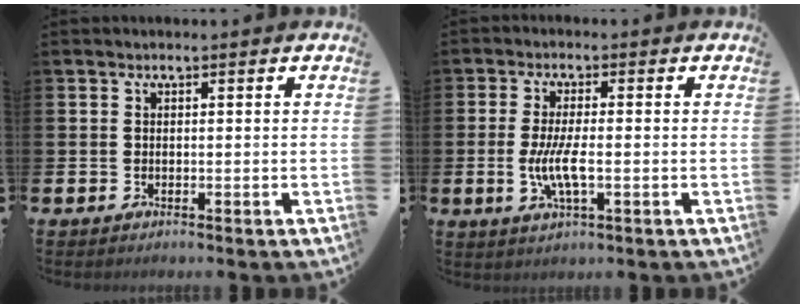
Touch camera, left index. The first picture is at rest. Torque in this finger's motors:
{"motor_torque": [0.82, -0.02, 0.64, 0.21]}